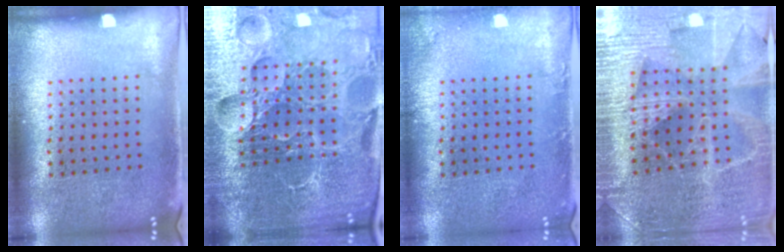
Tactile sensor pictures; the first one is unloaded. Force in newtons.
{"total": 6.2, "press": 5.6, "slide": 2.7}
{"total": 1.0, "press": 1.0, "slide": 0.2}
{"total": 3.6, "press": 3.5, "slide": 0.7}